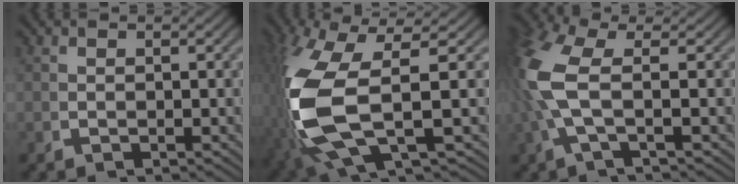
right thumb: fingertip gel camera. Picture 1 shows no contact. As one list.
[{"total": 13.6, "force": [-1.4, 6.9, 11.6], "torque": [-0.274, -0.032, 0.001]}, {"total": 6.7, "force": [0.5, 3.1, 5.9], "torque": [-0.160, -0.011, 0.017]}]